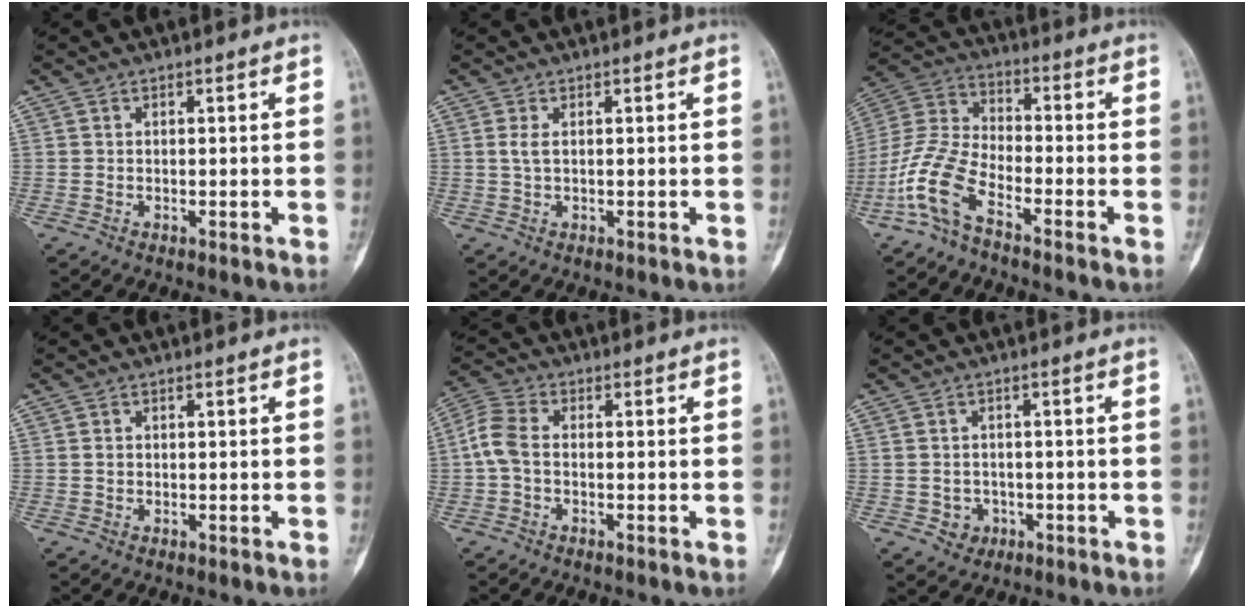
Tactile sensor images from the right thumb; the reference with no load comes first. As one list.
[{"total": 1.4, "force": [0.4, 0.5, 1.2], "torque": [-0.038, 0.004, 0.013]}, {"total": 10.3, "force": [-6.3, 3.8, 7.2], "torque": [-0.171, 0.043, -0.140]}, {"total": 0.6, "force": [0.0, 0.5, 0.3], "torque": [-0.005, 0.001, 0.000]}, {"total": 5.1, "force": [-0.6, 3.1, 3.9], "torque": [-0.093, 0.016, -0.023]}, {"total": 3.1, "force": [-1.0, 2.8, 0.8], "torque": [0.005, 0.009, -0.009]}]